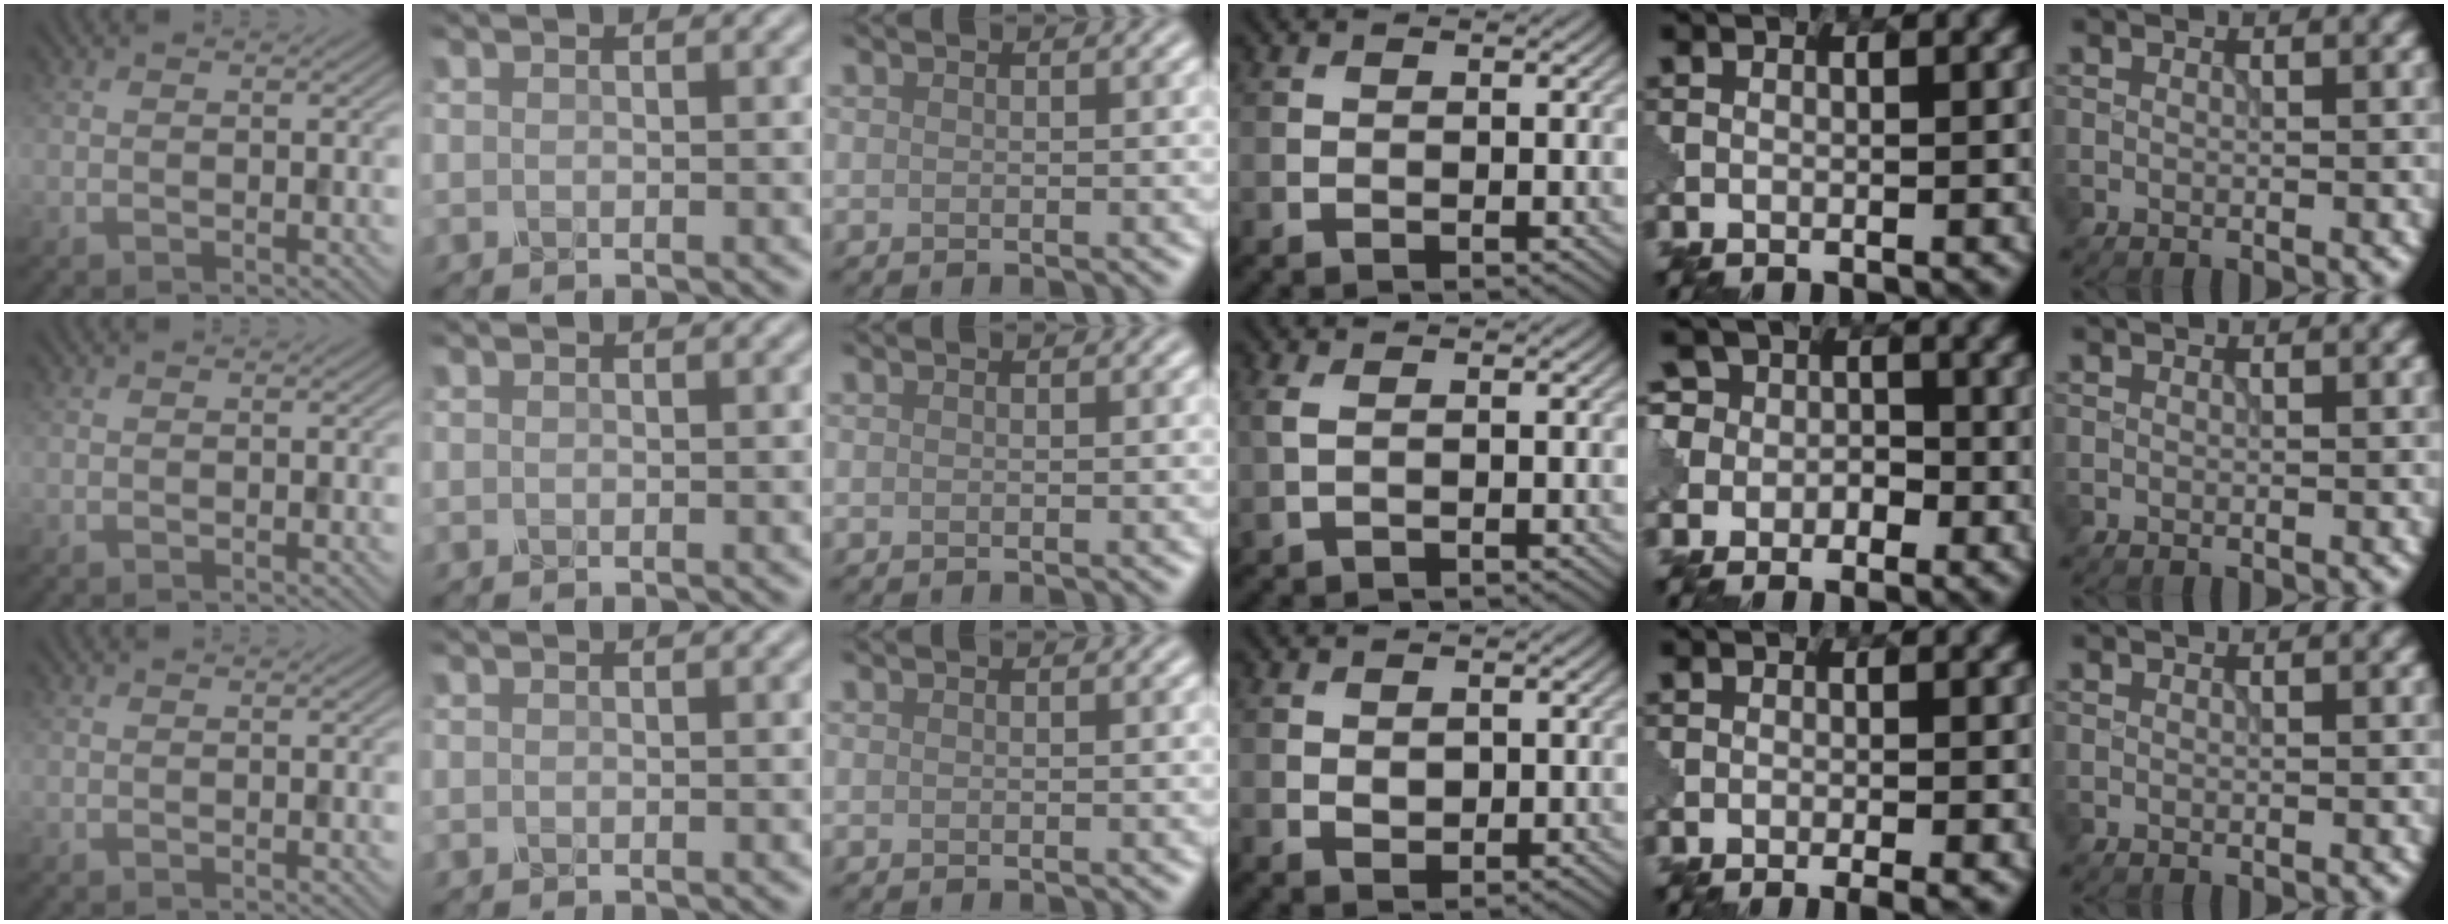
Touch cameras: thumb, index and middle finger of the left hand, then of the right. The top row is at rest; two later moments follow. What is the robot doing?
{"motion": "wrap", "object": "tissue paper"}